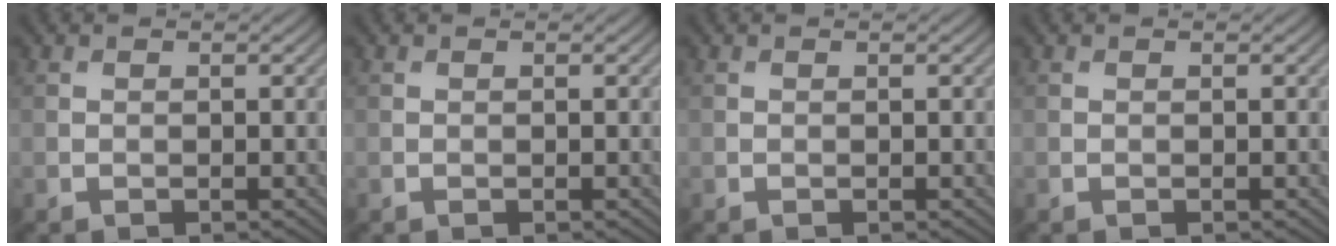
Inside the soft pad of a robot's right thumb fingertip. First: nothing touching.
{"total": 0.0}
{"total": 0.0}
{"total": 0.0}